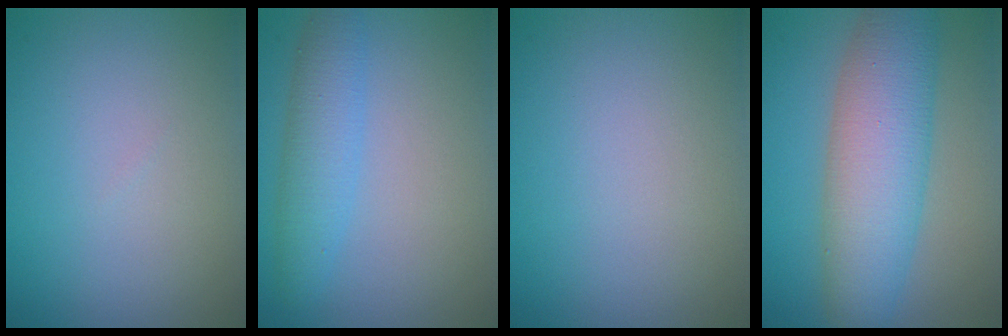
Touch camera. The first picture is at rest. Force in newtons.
{"total": 3.3, "press": 3.3, "slide": 0.0}
{"total": 0.0}
{"total": 7.9, "press": 7.9, "slide": 0.2}